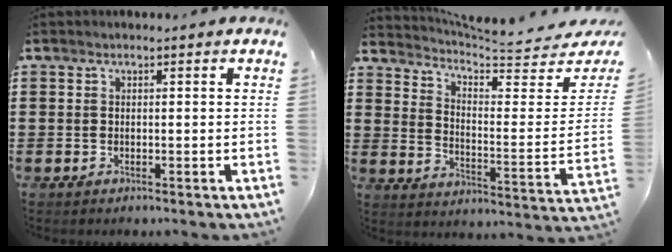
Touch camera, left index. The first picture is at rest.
{"total": 4.7, "force": [4.1, 0.6, 2.1], "torque": [-0.056, -0.042, 0.065]}